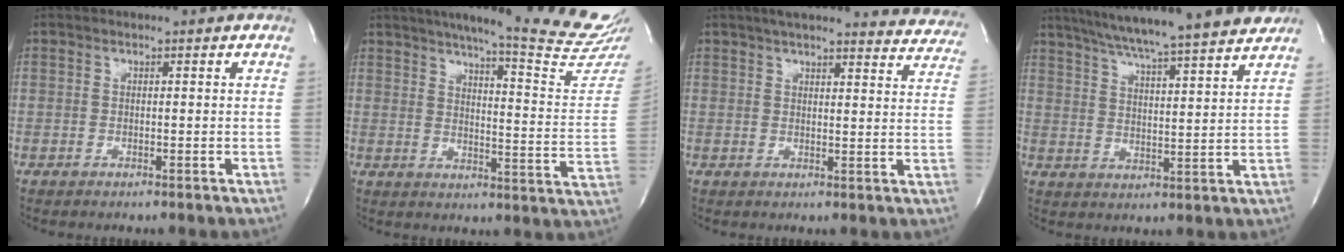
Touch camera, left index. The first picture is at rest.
{"total": 24.0, "force": [21.1, -0.1, 11.5], "torque": [-0.167, -0.094, 0.254]}
{"total": 18.8, "force": [17.5, 3.1, 6.1], "torque": [-0.071, -0.024, 0.195]}
{"total": 19.0, "force": [16.7, -0.2, 9.0], "torque": [-0.149, 0.001, 0.233]}